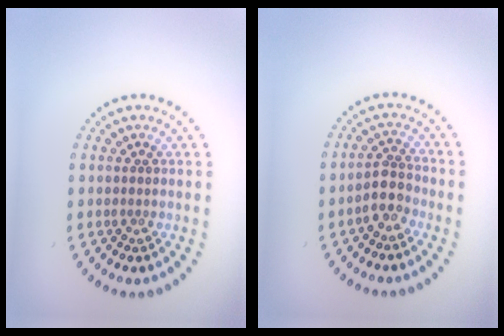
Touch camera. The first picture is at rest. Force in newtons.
{"total": 2.5, "press": 2.2, "slide": 1.2}